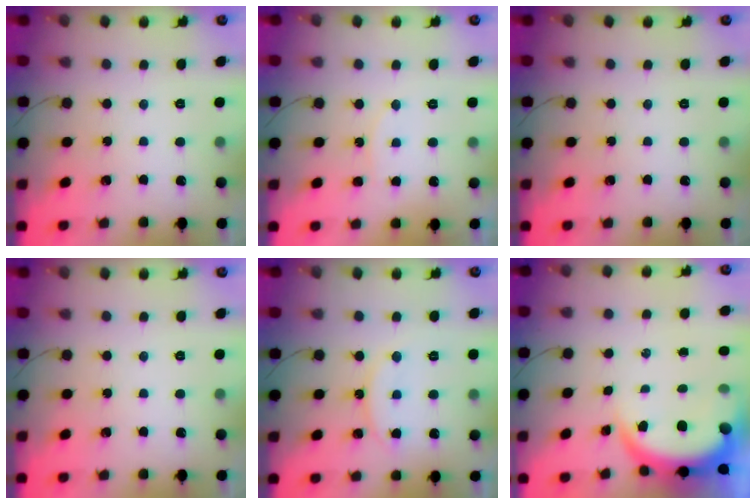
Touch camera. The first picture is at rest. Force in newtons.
{"total": 7.7, "press": 7.6, "slide": 0.9}
{"total": 0.0}
{"total": 0.0}
{"total": 10.5, "press": 10.5, "slide": 0.6}
{"total": 5.8, "press": 5.7, "slide": 0.8}